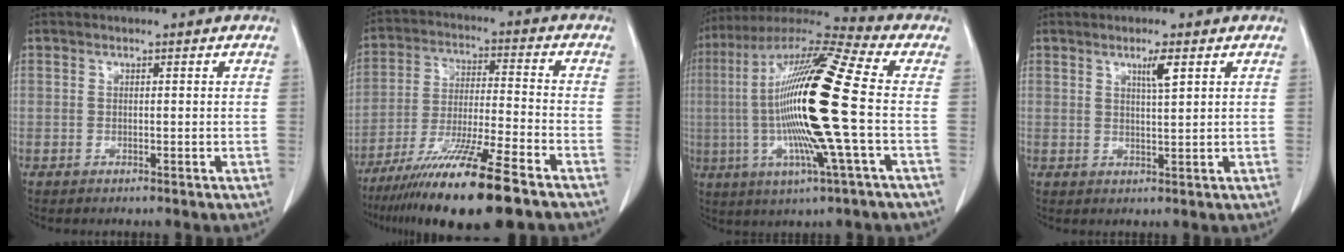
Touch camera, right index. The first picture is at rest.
{"total": 16.1, "force": [-11.2, 0.2, 11.7], "torque": [-0.212, -0.047, -0.196]}
{"total": 22.1, "force": [-1.5, 0.8, 22.0], "torque": [-0.449, -0.003, -0.045]}
{"total": 2.9, "force": [1.5, 0.0, 2.5], "torque": [-0.045, -0.005, 0.026]}